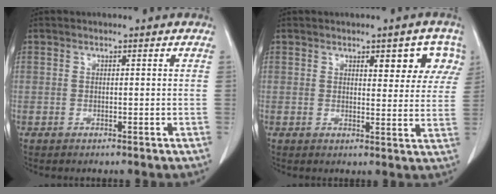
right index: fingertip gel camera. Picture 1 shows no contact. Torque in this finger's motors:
{"motor_torque": [0.23, 0.10, 0.12, 0.01]}